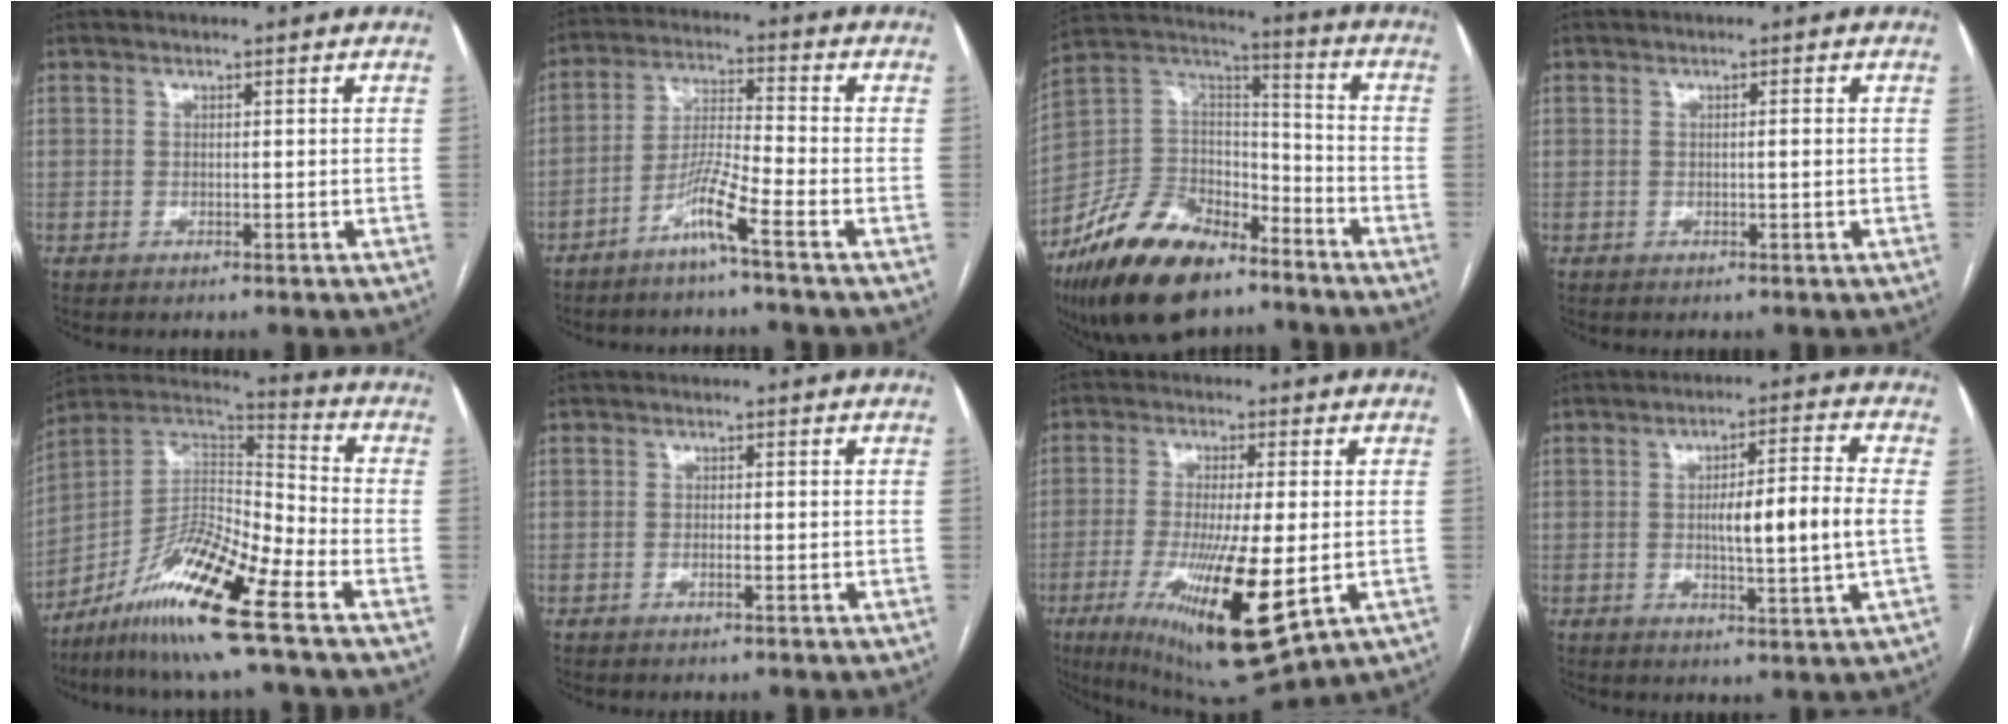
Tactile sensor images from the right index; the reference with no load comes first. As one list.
[{"total": 6.5, "force": [-4.2, -0.8, 4.9], "torque": [-0.099, -0.001, -0.088]}, {"total": 20.1, "force": [-14.2, 8.6, 11.3], "torque": [-0.236, 0.016, -0.256]}, {"total": 1.0, "force": [-0.1, -0.1, 1.0], "torque": [-0.017, 0.001, -0.001]}, {"total": 16.3, "force": [-9.6, 1.1, 13.1], "torque": [-0.249, 0.003, -0.172]}, {"total": 0.9, "force": [-0.4, 0.0, 0.8], "torque": [-0.017, 0.001, -0.007]}, {"total": 16.4, "force": [-4.6, 2.5, 15.6], "torque": [-0.273, -0.042, -0.062]}, {"total": 9.5, "force": [-0.2, 0.1, 9.5], "torque": [-0.152, 0.004, -0.006]}]